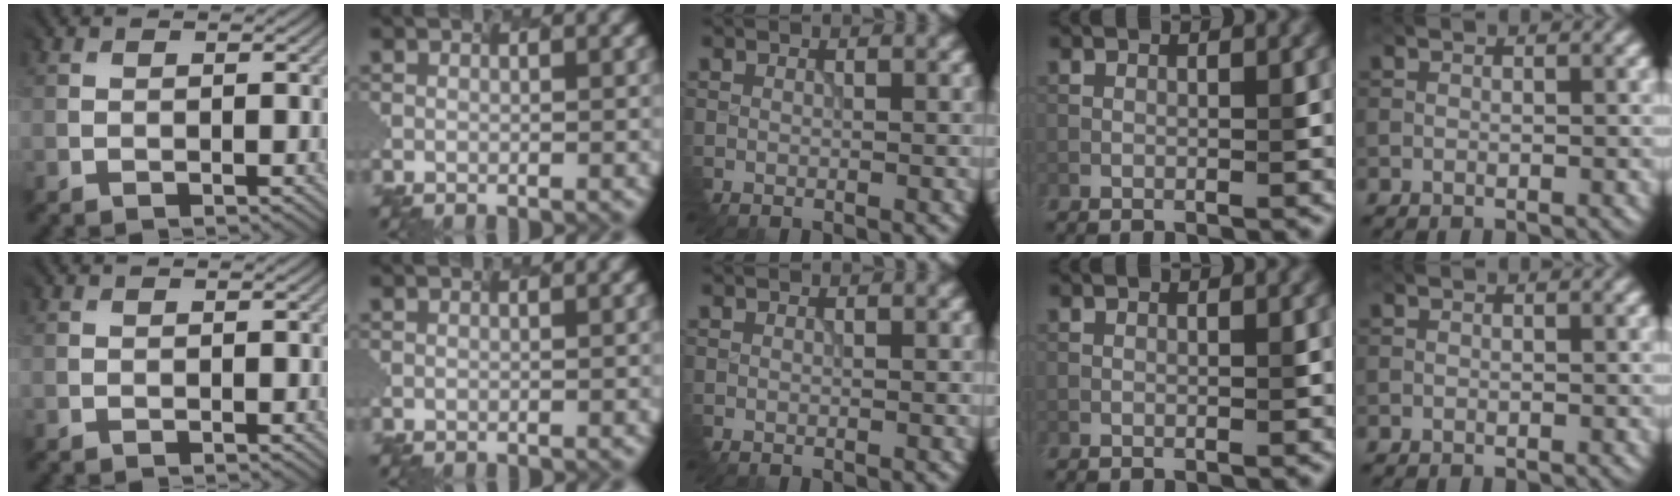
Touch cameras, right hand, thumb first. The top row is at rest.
{}